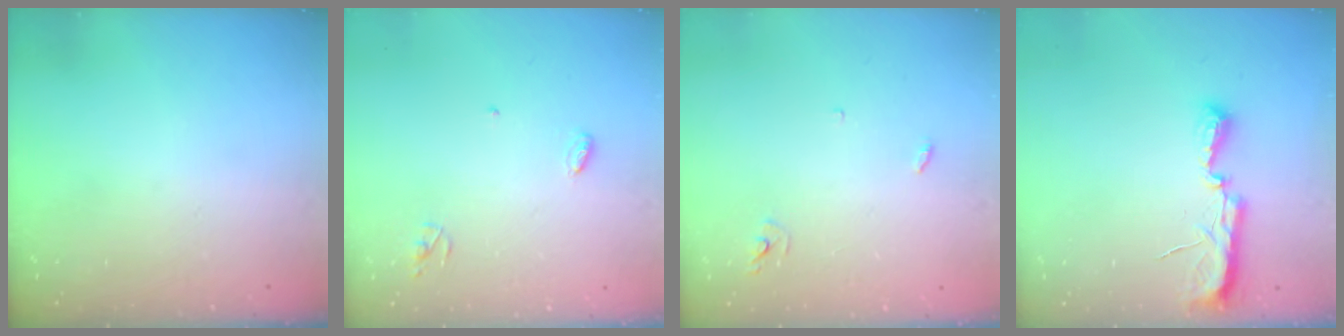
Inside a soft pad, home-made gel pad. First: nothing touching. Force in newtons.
{"total": 3.5, "press": 3.5, "slide": 0.2}
{"total": 2.9, "press": 2.9, "slide": 0.2}
{"total": 7.7, "press": 7.6, "slide": 1.0}